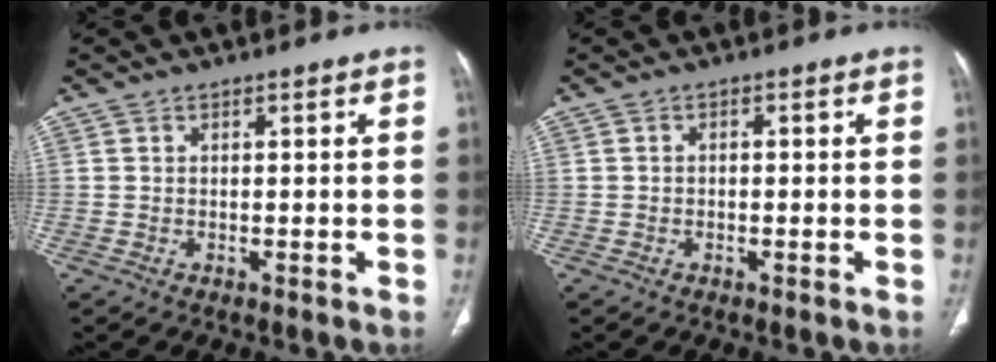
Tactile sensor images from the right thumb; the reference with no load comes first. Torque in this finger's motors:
{"motor_torque": [0.10, -0.16, -0.68, 0.32, 0.05]}